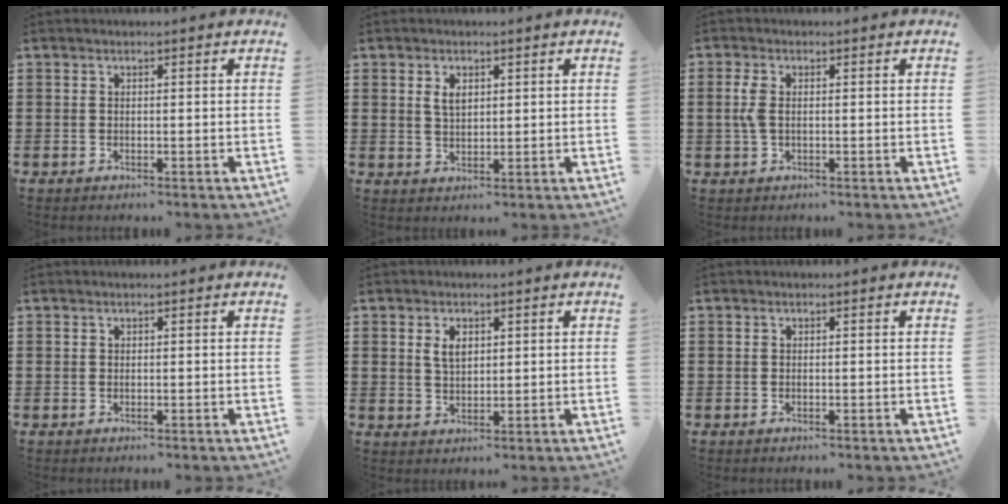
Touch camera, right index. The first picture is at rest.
{"total": 2.6, "force": [1.1, 1.4, 1.9], "torque": [-0.040, 0.005, 0.020]}
{"total": 3.0, "force": [0.1, 1.4, 2.7], "torque": [-0.069, 0.001, -0.005]}
{"total": 0.0}
{"total": 3.1, "force": [1.1, 1.6, 2.3], "torque": [-0.043, 0.003, 0.018]}
{"total": 0.0}